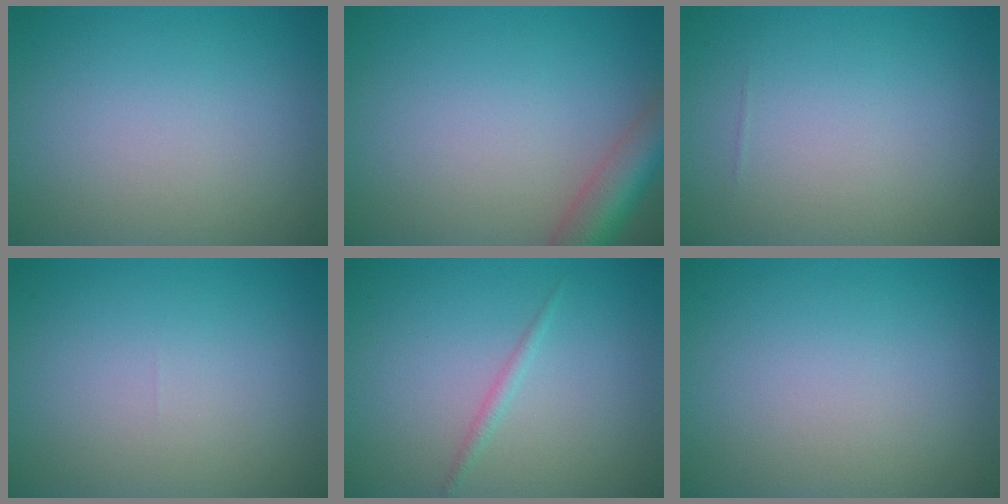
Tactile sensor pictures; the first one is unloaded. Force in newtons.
{"total": 4.9, "press": 4.9, "slide": 0.3}
{"total": 0.0}
{"total": 0.0}
{"total": 0.9, "press": 0.9, "slide": 0.1}
{"total": 0.0}